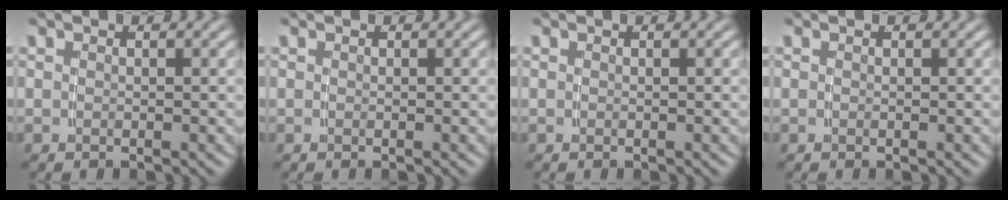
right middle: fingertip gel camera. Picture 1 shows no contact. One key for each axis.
{"total": 0.0}
{"total": 0.0}
{"total": 0.0}